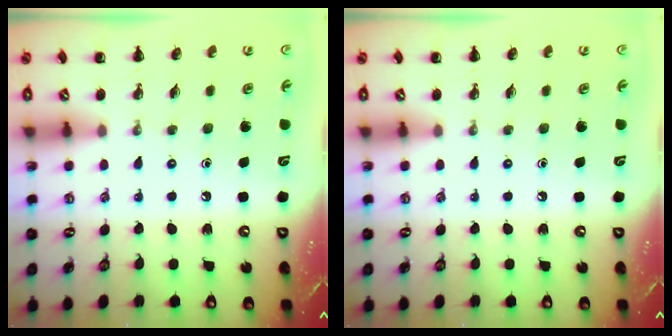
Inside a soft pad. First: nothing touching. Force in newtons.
{"total": 0.0}